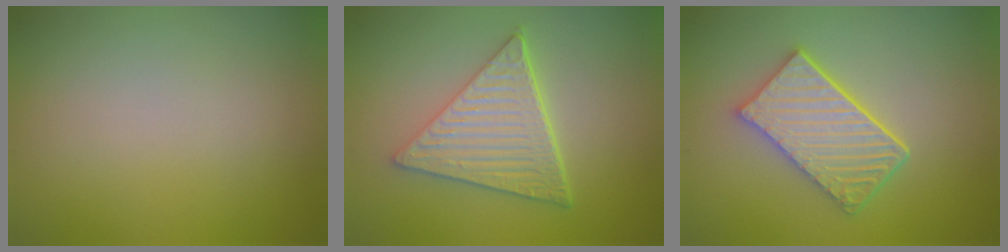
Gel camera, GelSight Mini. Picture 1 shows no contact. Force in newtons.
{"total": 6.1, "press": 4.5, "slide": 4.1}
{"total": 5.5, "press": 4.3, "slide": 3.4}